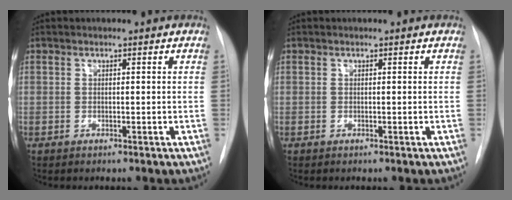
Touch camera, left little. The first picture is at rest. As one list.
[{"total": 0.0}]